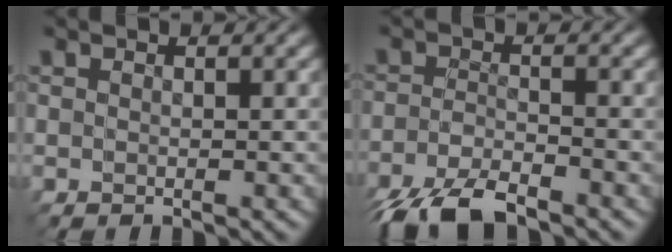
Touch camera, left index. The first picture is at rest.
{"total": 5.8, "force": [-5.8, 0.3, -0.1], "torque": [-0.030, -0.023, -0.087]}